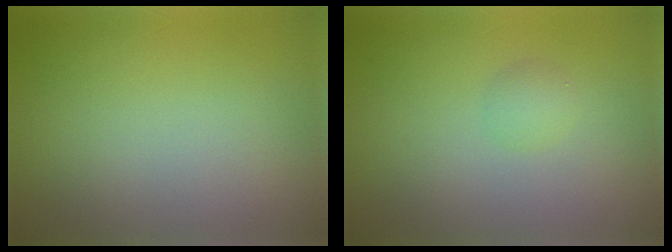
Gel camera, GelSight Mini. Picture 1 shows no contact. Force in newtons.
{"total": 1.4, "press": 1.4, "slide": 0.1}